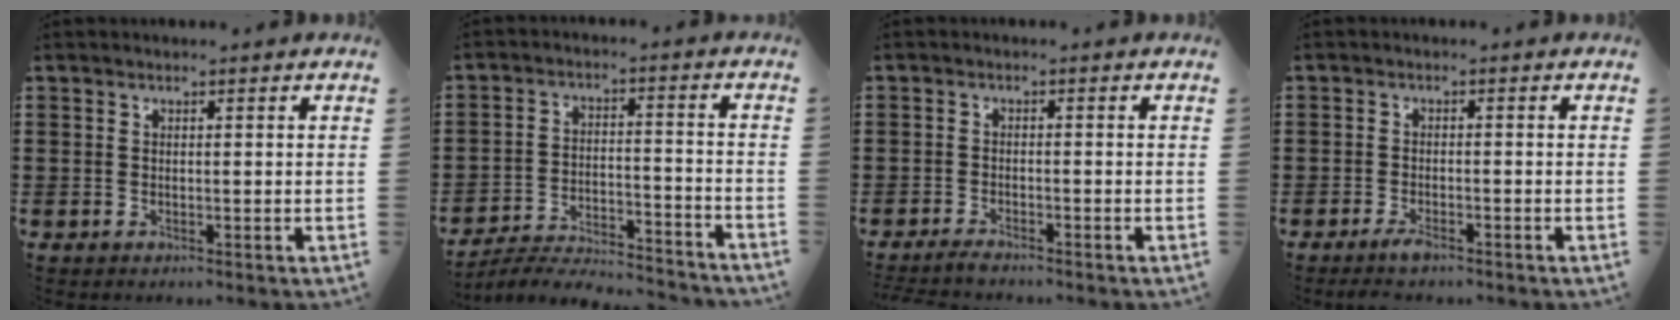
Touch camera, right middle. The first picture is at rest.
{"total": 5.6, "force": [-5.4, 0.6, 1.3], "torque": [-0.028, 0.005, -0.108]}
{"total": 1.6, "force": [-1.5, 0.1, 0.5], "torque": [-0.011, 0.001, -0.029]}
{"total": 2.3, "force": [-1.7, 0.6, 1.3], "torque": [-0.030, -0.001, -0.035]}